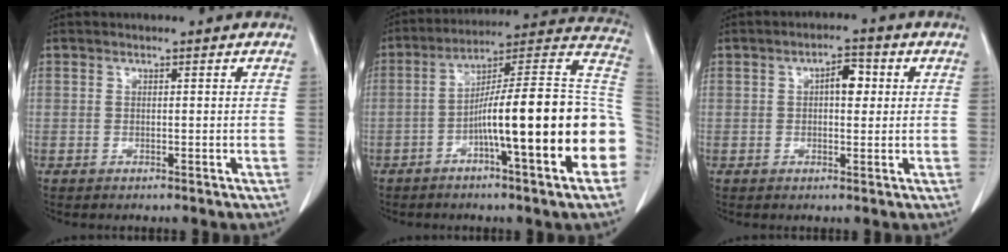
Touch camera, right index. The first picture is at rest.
{"total": 22.1, "force": [-5.4, 1.3, 21.3], "torque": [-0.223, 0.035, -0.077]}
{"total": 3.9, "force": [0.7, 1.7, 3.4], "torque": [-0.052, 0.012, 0.010]}